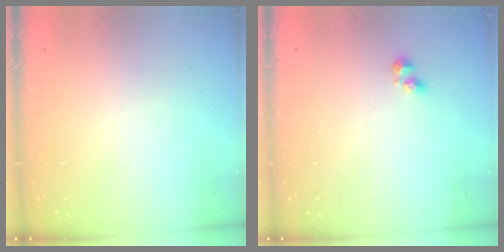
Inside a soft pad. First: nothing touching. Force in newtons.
{"total": 2.5, "press": 2.3, "slide": 0.9}